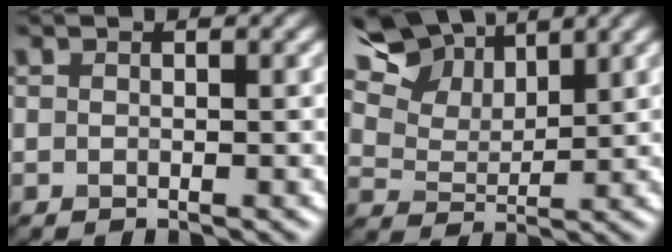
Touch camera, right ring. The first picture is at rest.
{"total": 11.8, "force": [8.1, 6.3, 5.7], "torque": [-0.143, 0.021, 0.139]}